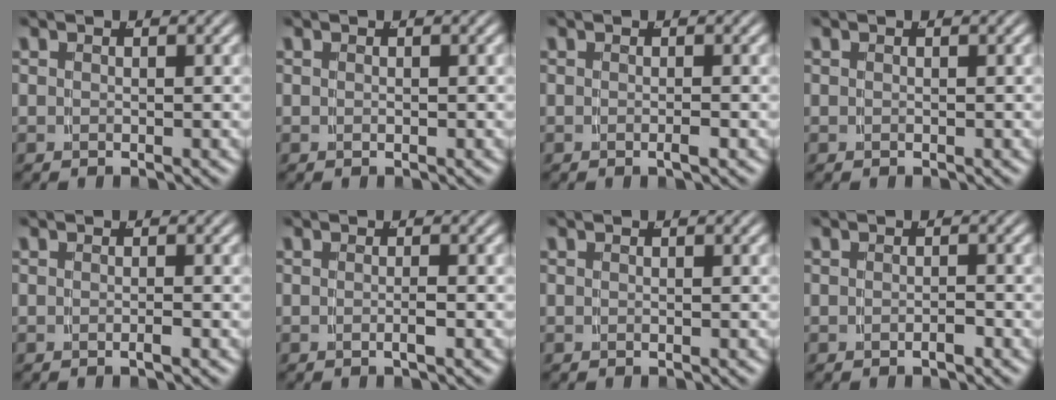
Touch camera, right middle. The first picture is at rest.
{"total": 0.0}
{"total": 0.7, "force": [-0.4, -0.1, 0.5], "torque": [-0.007, 0.004, -0.008]}
{"total": 0.0}
{"total": 0.6, "force": [-0.4, -0.3, 0.3], "torque": [-0.005, 0.003, -0.008]}
{"total": 0.9, "force": [-0.6, -0.5, 0.6], "torque": [-0.009, -0.002, -0.008]}
{"total": 0.0}
{"total": 0.8, "force": [-0.7, -0.1, 0.4], "torque": [-0.003, 0.003, -0.013]}